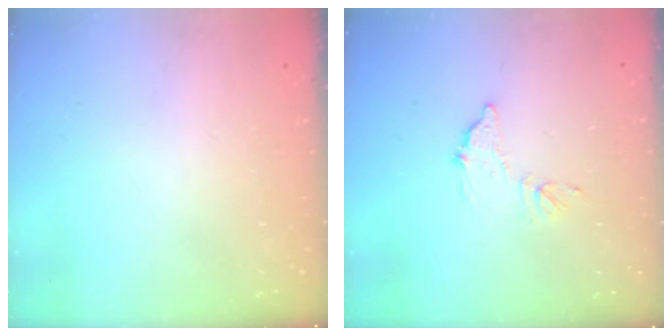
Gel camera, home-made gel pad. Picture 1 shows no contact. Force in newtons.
{"total": 8.4, "press": 8.4, "slide": 0.4}